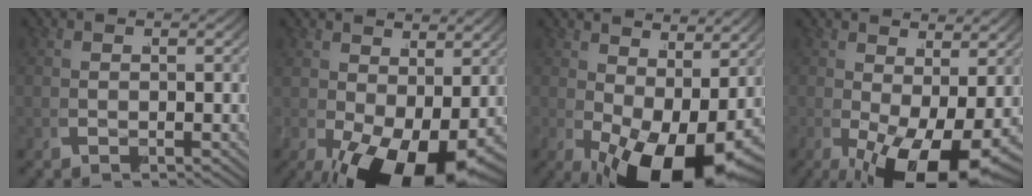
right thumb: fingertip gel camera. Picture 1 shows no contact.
{"total": 8.6, "force": [-1.9, 4.3, 7.2], "torque": [-0.108, -0.040, -0.004]}
{"total": 8.4, "force": [-1.0, 3.8, 7.4], "torque": [-0.104, -0.032, 0.004]}
{"total": 8.2, "force": [-1.8, 3.6, 7.1], "torque": [-0.096, -0.033, -0.011]}